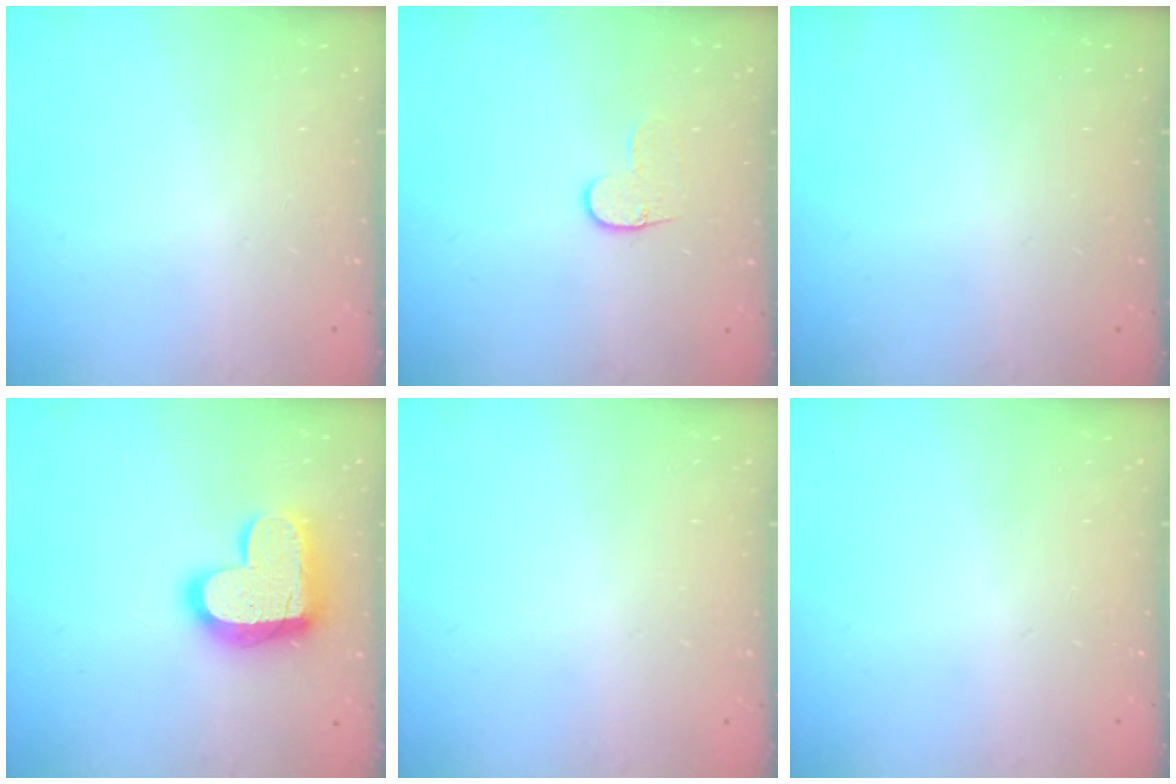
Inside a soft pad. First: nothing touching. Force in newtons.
{"total": 5.7, "press": 5.6, "slide": 0.6}
{"total": 0.0}
{"total": 17.9, "press": 17.9, "slide": 1.4}
{"total": 0.6, "press": 0.6, "slide": 0.2}
{"total": 0.0}